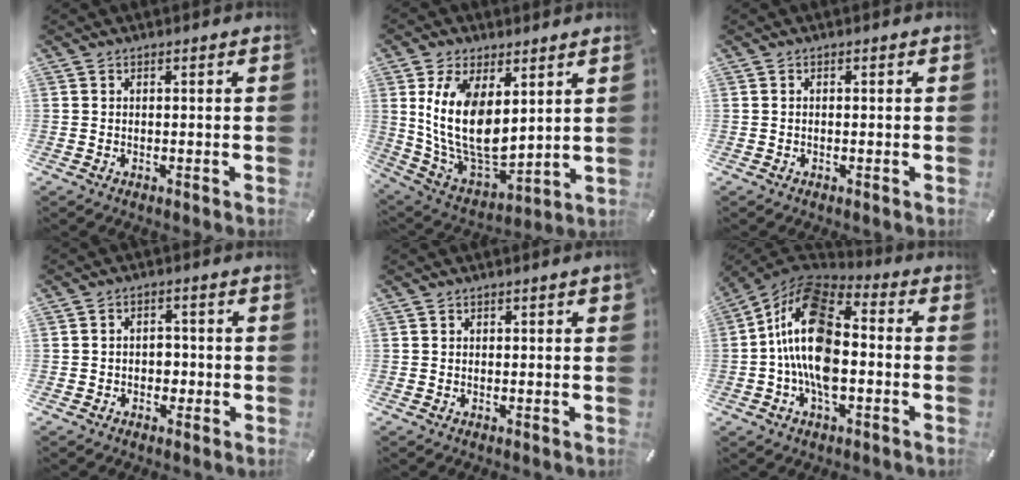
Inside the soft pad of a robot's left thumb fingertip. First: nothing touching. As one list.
[{"total": 16.3, "force": [4.5, 9.9, 12.1], "torque": [-0.255, -0.040, 0.085]}, {"total": 0.6, "force": [-0.1, 0.4, 0.4], "torque": [-0.008, 0.001, -0.003]}, {"total": 3.5, "force": [-0.9, 2.9, 1.7], "torque": [-0.024, 0.001, -0.020]}, {"total": 0.7, "force": [0.3, 0.4, 0.4], "torque": [-0.007, 0.005, 0.003]}, {"total": 18.3, "force": [-2.4, 10.5, 14.7], "torque": [-0.302, 0.012, -0.045]}]